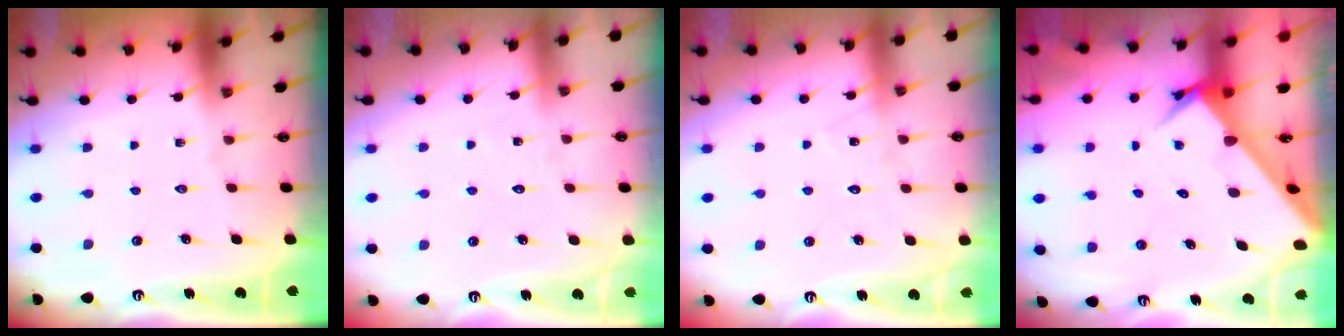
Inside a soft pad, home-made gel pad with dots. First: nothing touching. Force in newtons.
{"total": 4.1, "press": 4.0, "slide": 0.4}
{"total": 7.5, "press": 7.5, "slide": 0.5}
{"total": 3.6, "press": 3.6, "slide": 0.3}